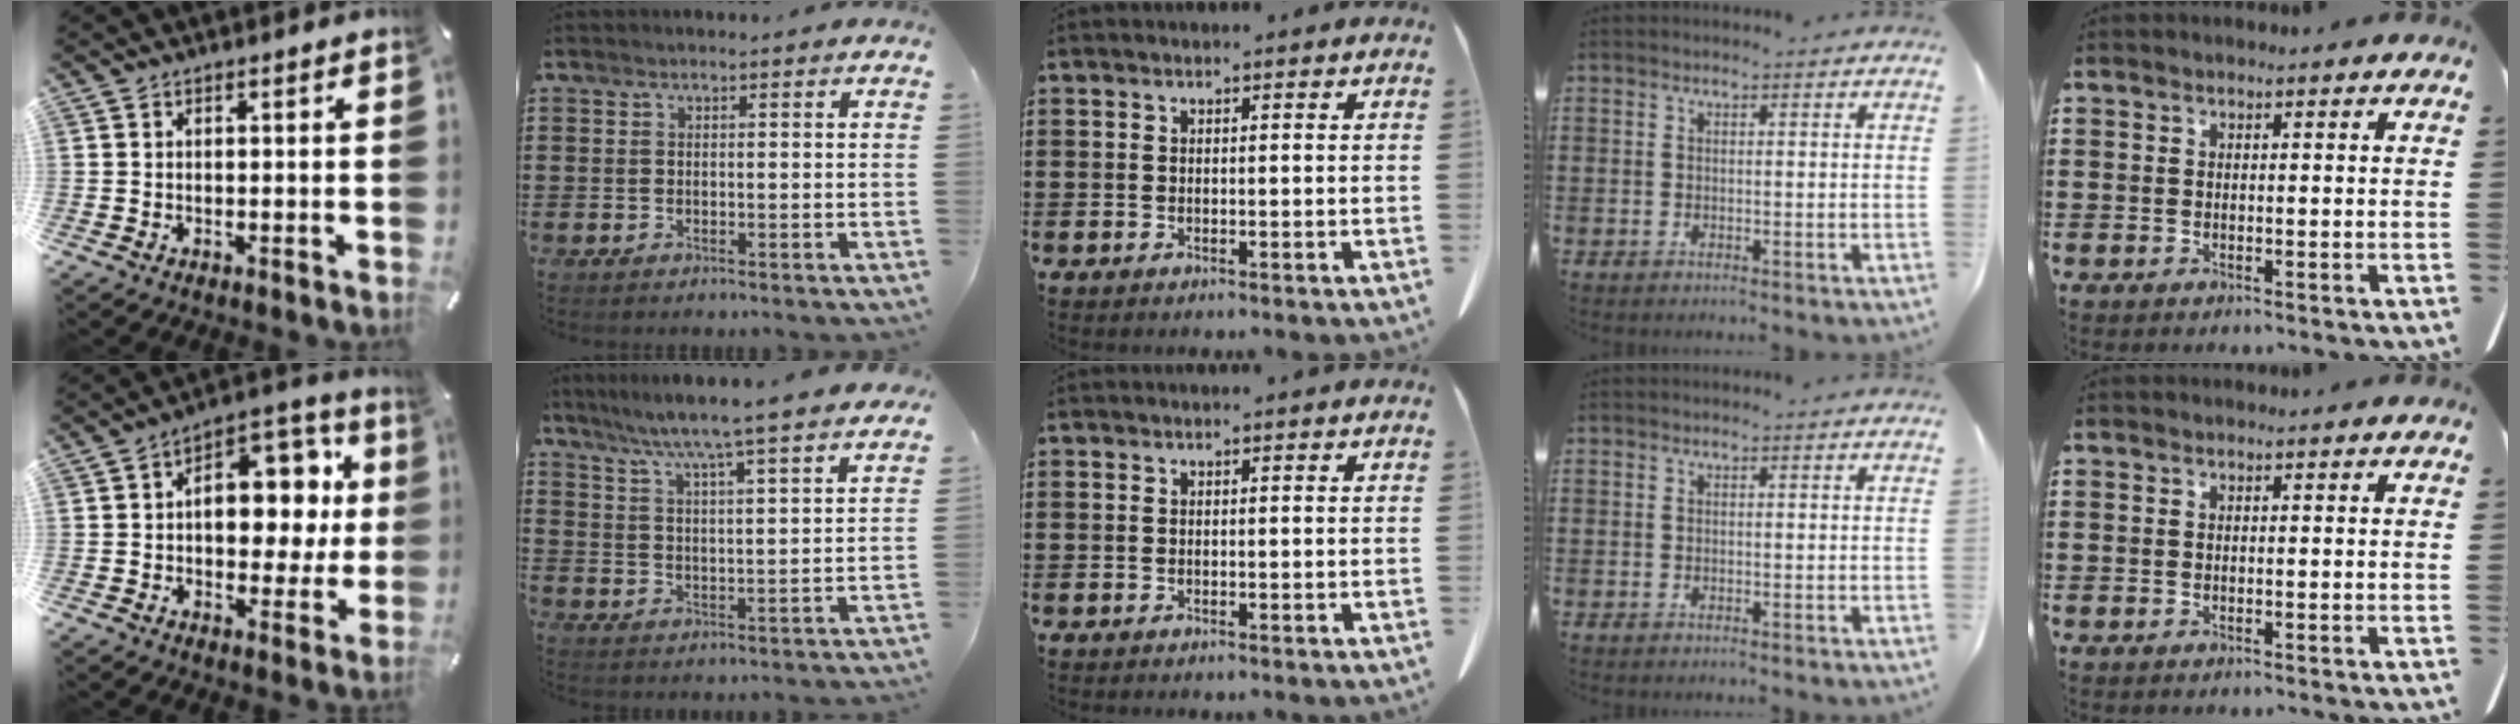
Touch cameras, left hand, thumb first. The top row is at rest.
{"thumb": {"total": 14.5, "force": [2.0, 9.7, 10.6], "torque": [-0.128, -0.014, 0.037]}, "index": {"total": 5.8, "force": [5.2, -1.4, 2.3], "torque": [-0.068, -0.041, 0.081]}}